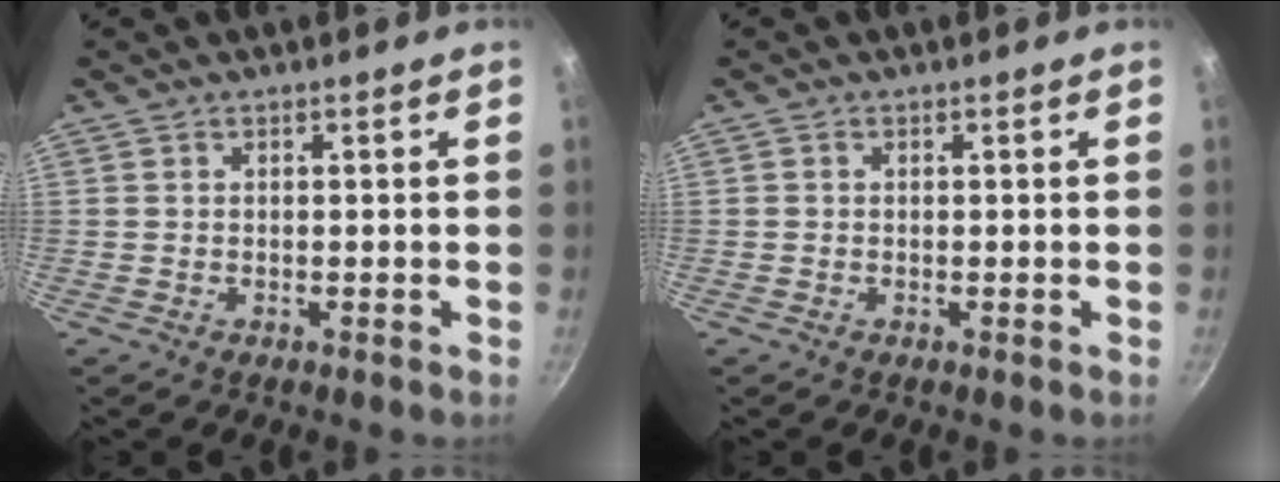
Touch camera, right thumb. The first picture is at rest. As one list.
[{"total": 0.0}]